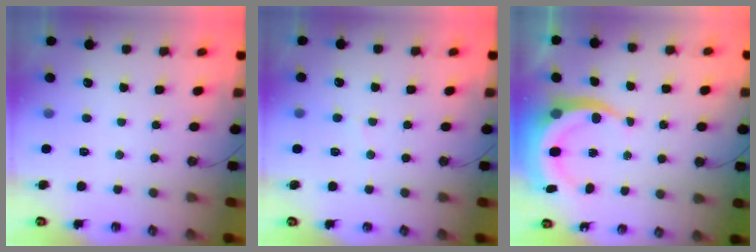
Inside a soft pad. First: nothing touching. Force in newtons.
{"total": 3.9, "press": 3.9, "slide": 0.3}
{"total": 9.1, "press": 9.0, "slide": 1.7}